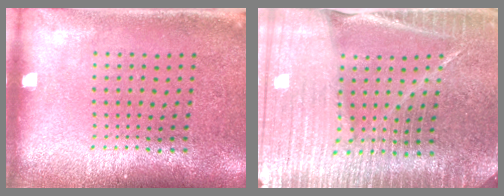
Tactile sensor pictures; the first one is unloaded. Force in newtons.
{"total": 4.8, "press": 4.4, "slide": 1.9}